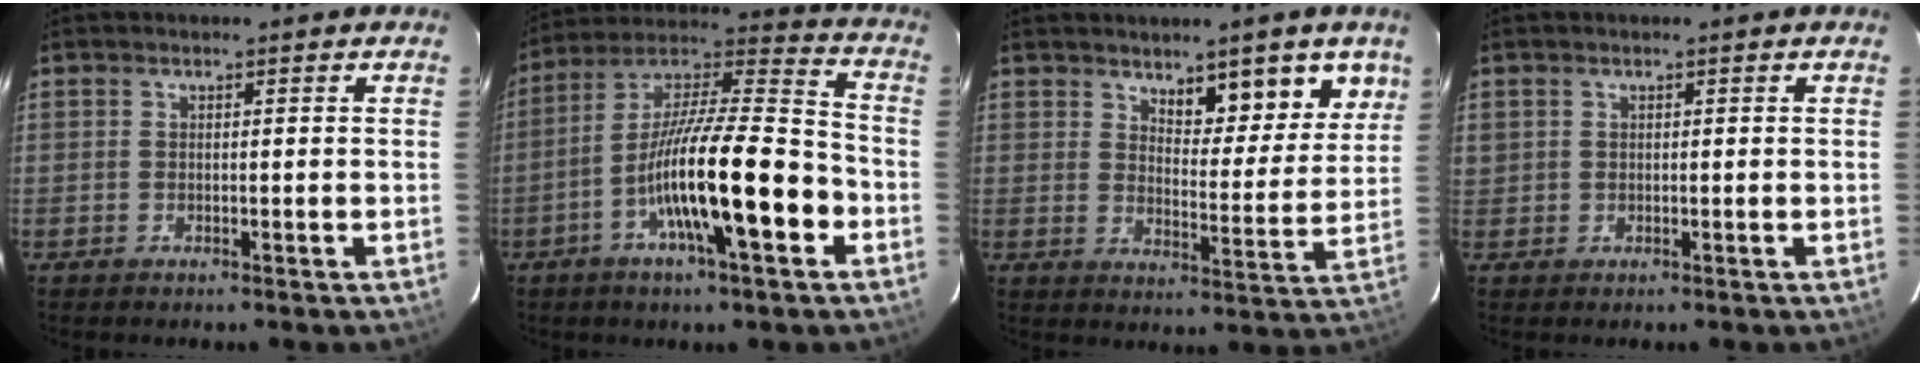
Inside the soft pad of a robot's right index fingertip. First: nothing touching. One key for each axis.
{"total": 18.6, "fx": -6.3, "fy": 2.1, "fz": 17.3, "tx": -0.310, "ty": -0.001, "tz": -0.108}
{"total": 9.1, "fx": 6.0, "fy": 3.1, "fz": 6.1, "tx": -0.068, "ty": -0.007, "tz": 0.090}
{"total": 1.2, "fx": 0.5, "fy": 1.1, "fz": 0.2, "tx": 0.004, "ty": 0.009, "tz": 0.008}